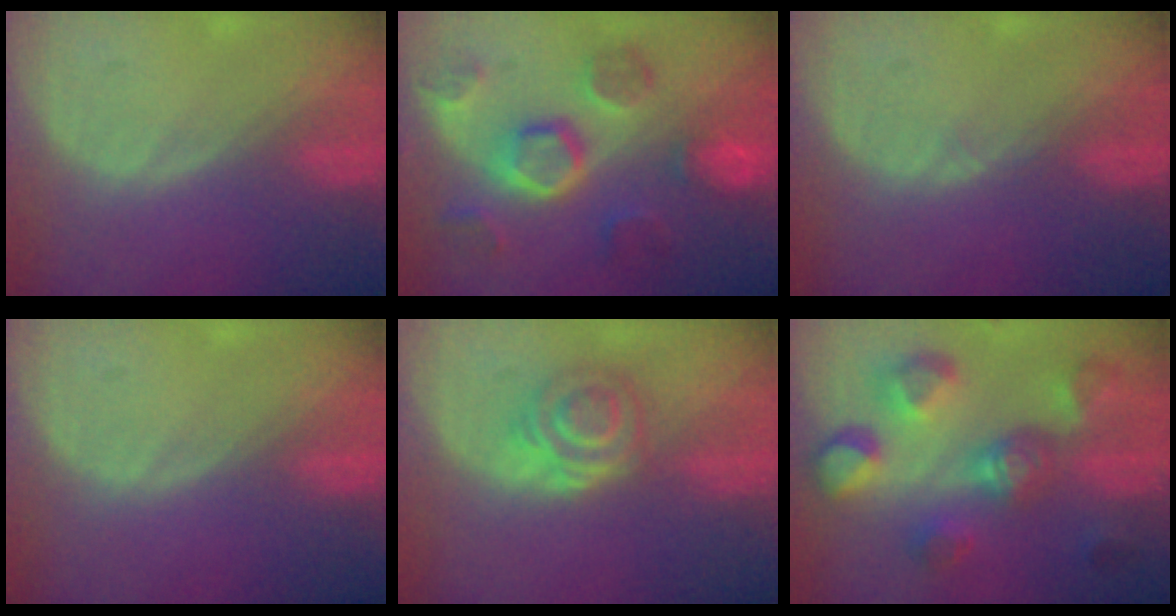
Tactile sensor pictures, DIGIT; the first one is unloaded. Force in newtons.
{"total": 9.1, "press": 9.0, "slide": 1.4}
{"total": 0.5, "press": 0.5, "slide": 0.1}
{"total": 0.0}
{"total": 5.4, "press": 5.1, "slide": 1.6}
{"total": 11.0, "press": 10.0, "slide": 4.6}